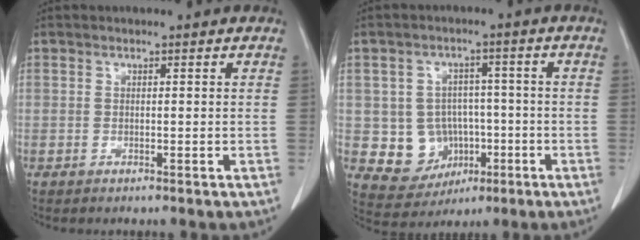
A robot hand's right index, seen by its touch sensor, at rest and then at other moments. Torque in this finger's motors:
{"motor_torque": [-0.02, 0.08, -0.35, -0.15]}